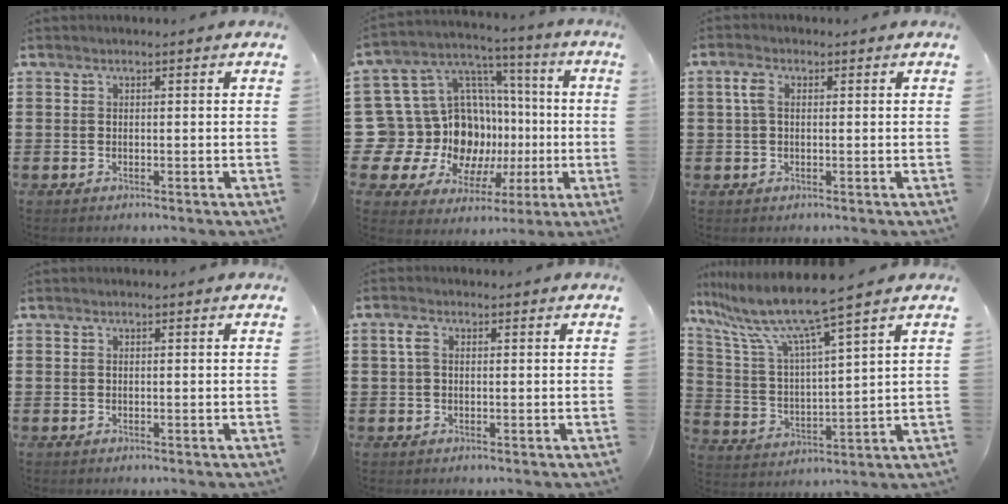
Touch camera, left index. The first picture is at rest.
{"total": 17.7, "force": [-2.2, 15.8, 7.7], "torque": [-0.193, -0.031, 0.006]}
{"total": 3.1, "force": [0.6, 1.6, 2.6], "torque": [-0.064, 0.006, 0.007]}
{"total": 0.0}
{"total": 2.5, "force": [0.4, 1.3, 2.1], "torque": [-0.052, 0.005, 0.003]}
{"total": 9.2, "force": [7.5, -0.2, 5.3], "torque": [-0.136, -0.047, 0.121]}